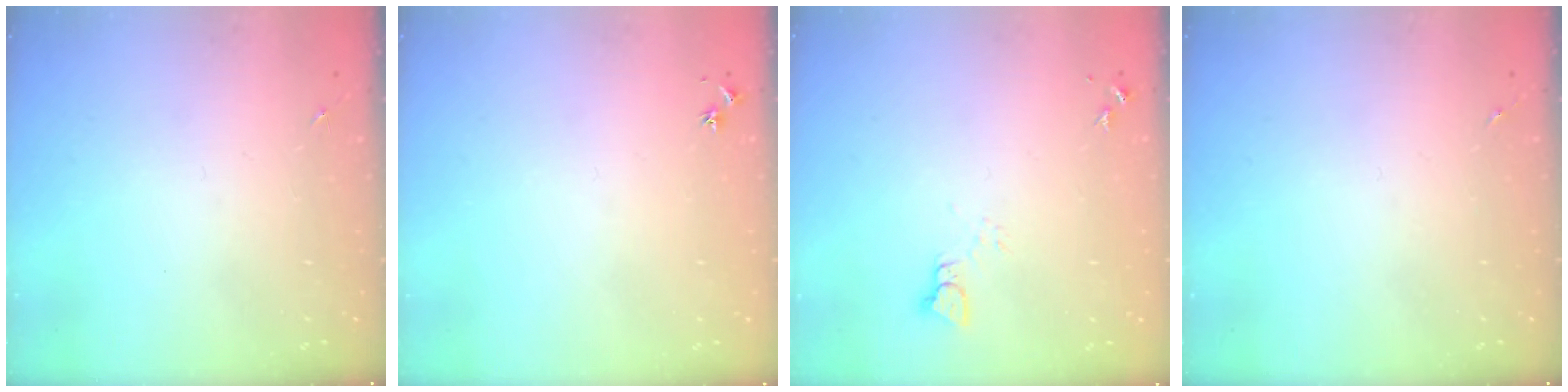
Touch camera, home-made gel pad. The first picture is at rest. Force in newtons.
{"total": 2.9, "press": 2.8, "slide": 0.3}
{"total": 2.5, "press": 2.5, "slide": 0.1}
{"total": 0.0}